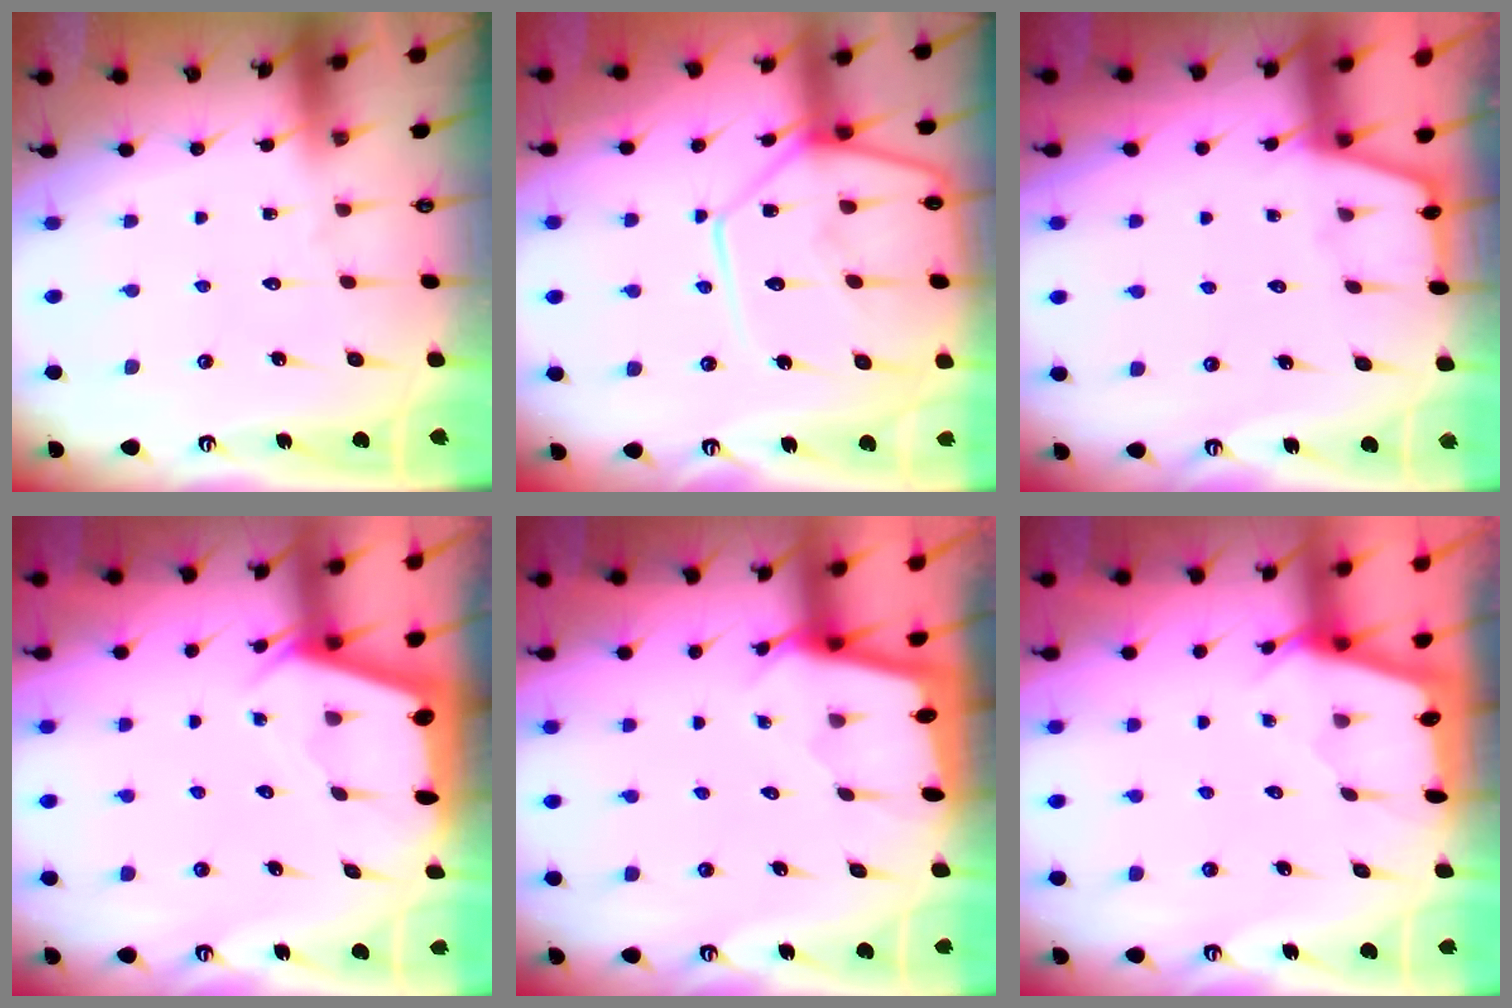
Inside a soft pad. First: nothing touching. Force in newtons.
{"total": 15.0, "press": 14.9, "slide": 1.6}
{"total": 1.5, "press": 1.5, "slide": 0.2}
{"total": 2.4, "press": 2.4, "slide": 0.3}
{"total": 1.7, "press": 1.6, "slide": 0.2}
{"total": 2.3, "press": 2.3, "slide": 0.3}